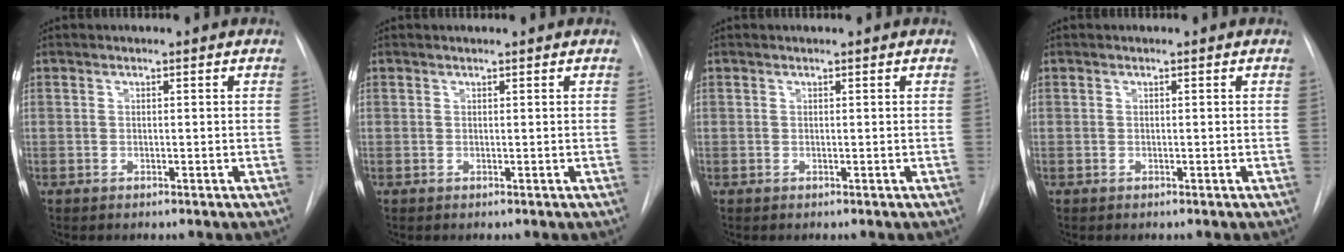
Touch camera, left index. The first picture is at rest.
{"total": 0.7, "force": [0.7, 0.0, 0.2], "torque": [-0.005, 0.008, 0.012]}
{"total": 0.0}
{"total": 0.0}